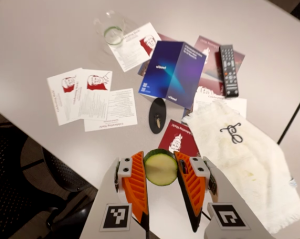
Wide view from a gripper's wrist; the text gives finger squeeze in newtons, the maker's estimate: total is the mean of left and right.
{"total": 10.7, "left": 10.6, "right": 10.9}